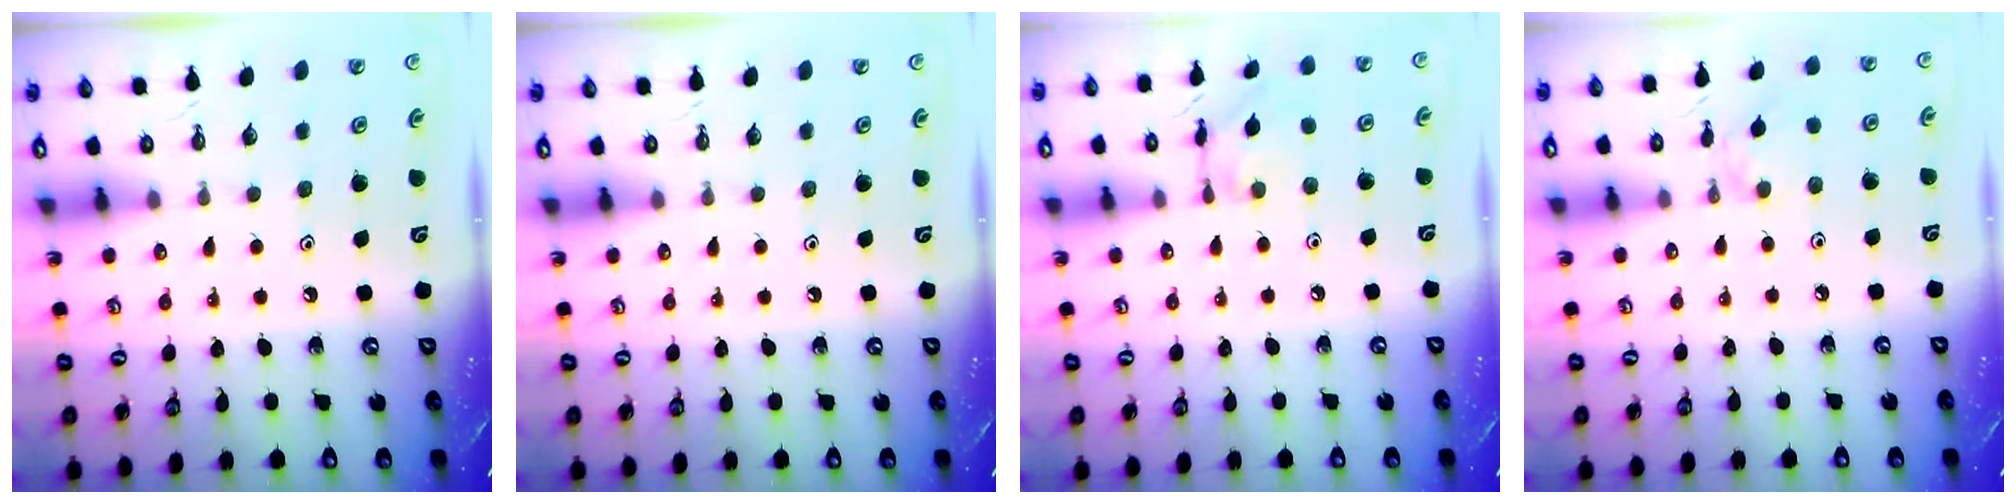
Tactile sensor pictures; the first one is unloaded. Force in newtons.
{"total": 0.0}
{"total": 6.1, "press": 6.1, "slide": 0.3}
{"total": 3.0, "press": 3.0, "slide": 0.5}